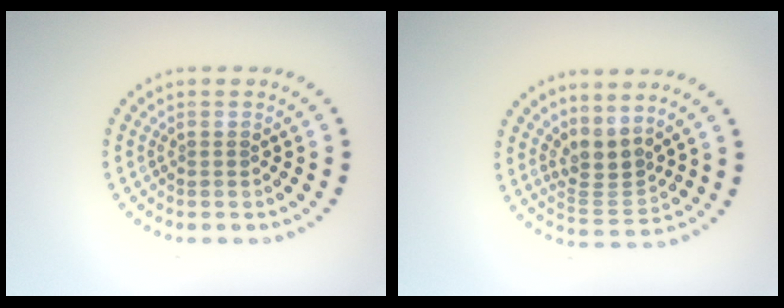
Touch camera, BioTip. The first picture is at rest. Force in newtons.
{"total": 2.9, "press": 2.1, "slide": 1.9}